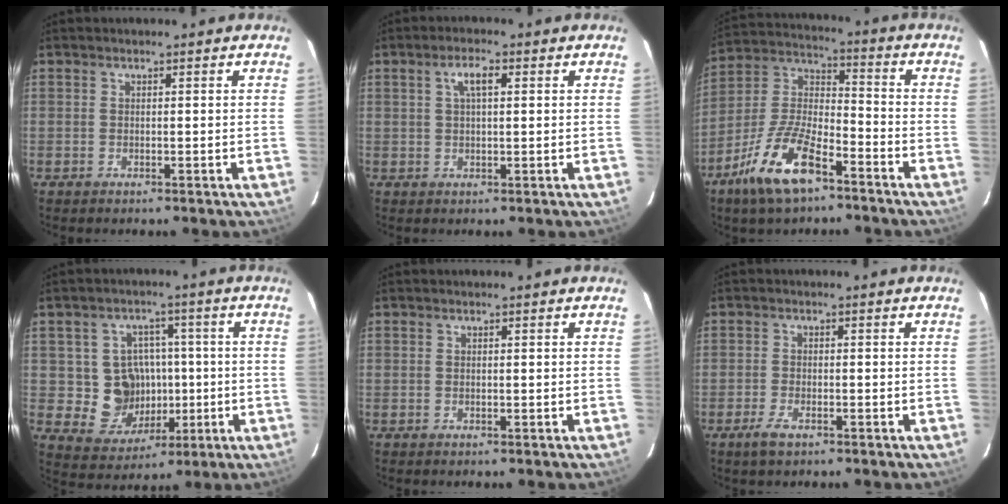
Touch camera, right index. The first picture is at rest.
{"total": 3.5, "force": [1.2, 1.2, 3.1], "torque": [-0.061, 0.010, 0.023]}
{"total": 15.0, "force": [-9.2, 5.4, 10.6], "torque": [-0.226, -0.002, -0.174]}
{"total": 10.2, "force": [-0.4, 9.7, 3.1], "torque": [-0.070, 0.021, 0.013]}
{"total": 0.0}
{"total": 3.2, "force": [-2.1, 1.2, 2.1], "torque": [-0.054, -0.004, -0.042]}